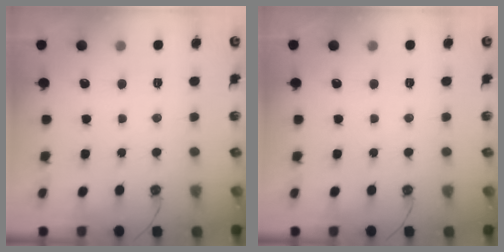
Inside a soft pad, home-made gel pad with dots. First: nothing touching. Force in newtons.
{"total": 0.0}